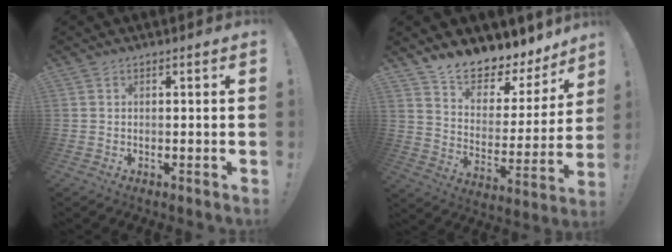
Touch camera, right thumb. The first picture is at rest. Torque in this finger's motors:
{"motor_torque": [-0.63, 1.68, 0.31, 0.07, 0.01]}